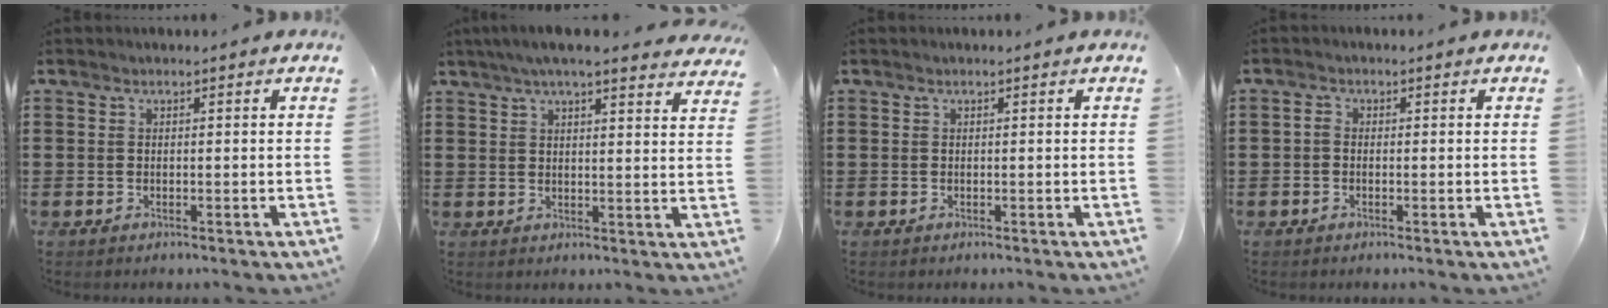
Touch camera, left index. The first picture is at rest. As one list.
[{"total": 5.4, "force": [4.7, -0.1, 2.6], "torque": [-0.064, -0.012, 0.085]}, {"total": 0.0}, {"total": 1.0, "force": [-0.4, 0.5, 0.7], "torque": [-0.015, 0.001, -0.009]}]